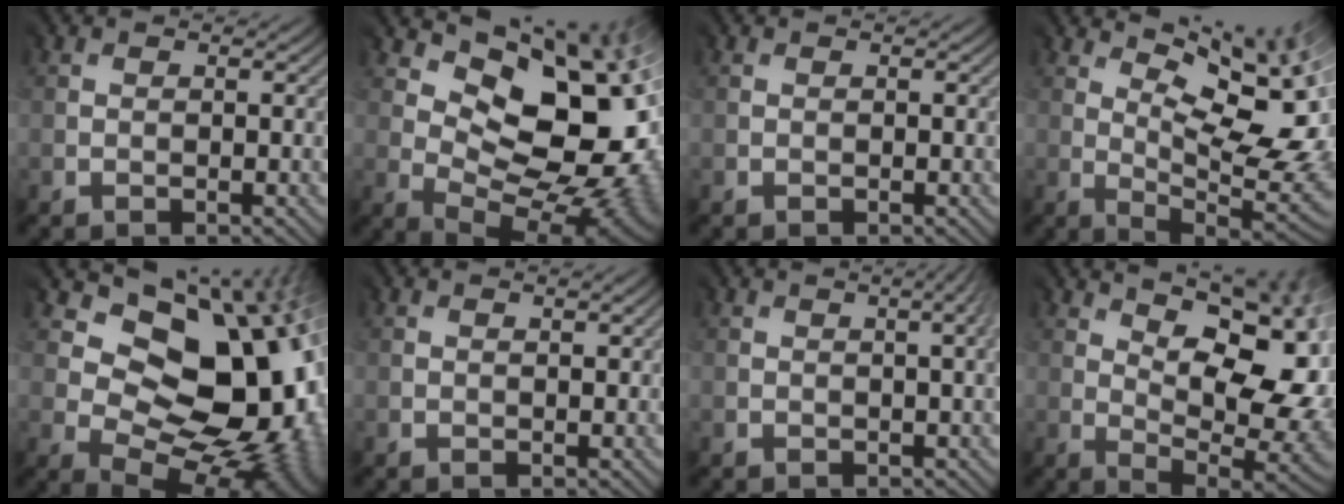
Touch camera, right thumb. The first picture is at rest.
{"total": 15.2, "force": [2.7, 9.3, 11.7], "torque": [-0.105, 0.017, 0.076]}
{"total": 0.0}
{"total": 12.7, "force": [3.5, 4.2, 11.5], "torque": [-0.164, 0.016, 0.066]}
{"total": 14.7, "force": [1.8, 10.4, 10.2], "torque": [-0.111, -0.007, 0.054]}
{"total": 0.0}
{"total": 2.8, "force": [0.1, 0.6, 2.7], "torque": [-0.011, 0.012, -0.006]}
{"total": 15.4, "force": [3.2, 7.1, 13.3], "torque": [-0.167, 0.038, 0.064]}